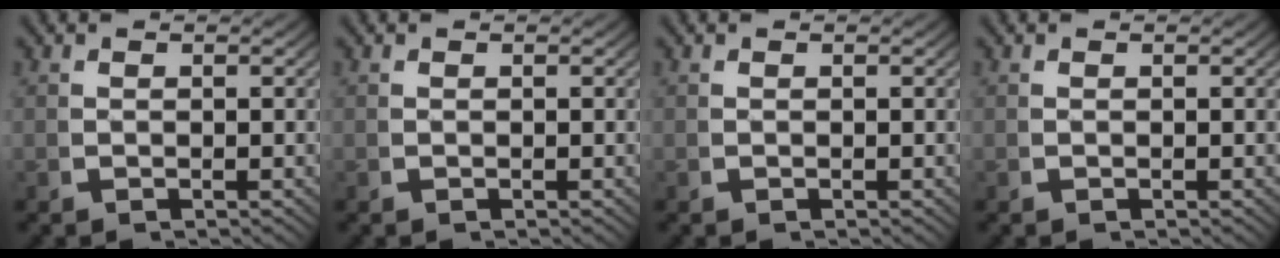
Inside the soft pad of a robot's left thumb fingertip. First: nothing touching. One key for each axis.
{"total": 0.0}
{"total": 0.0}
{"total": 0.0}